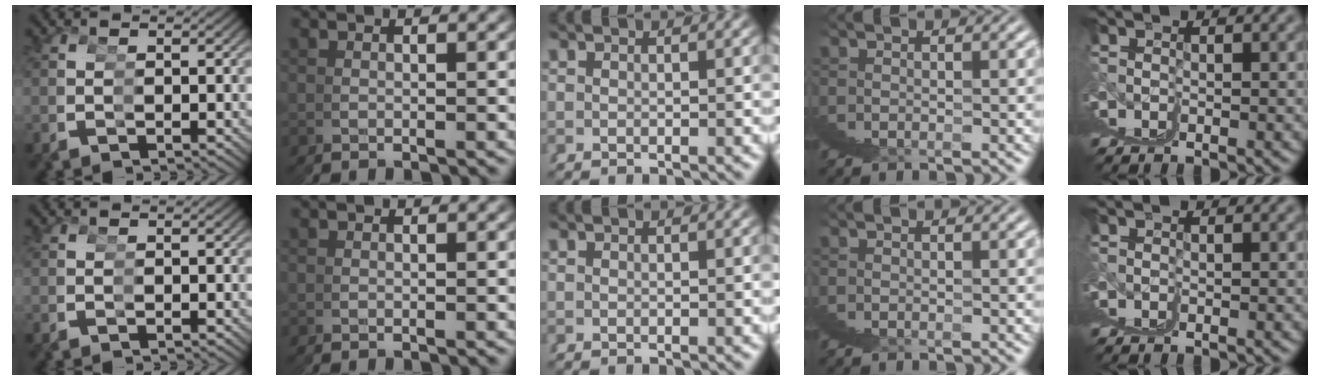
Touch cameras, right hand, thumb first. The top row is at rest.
{}